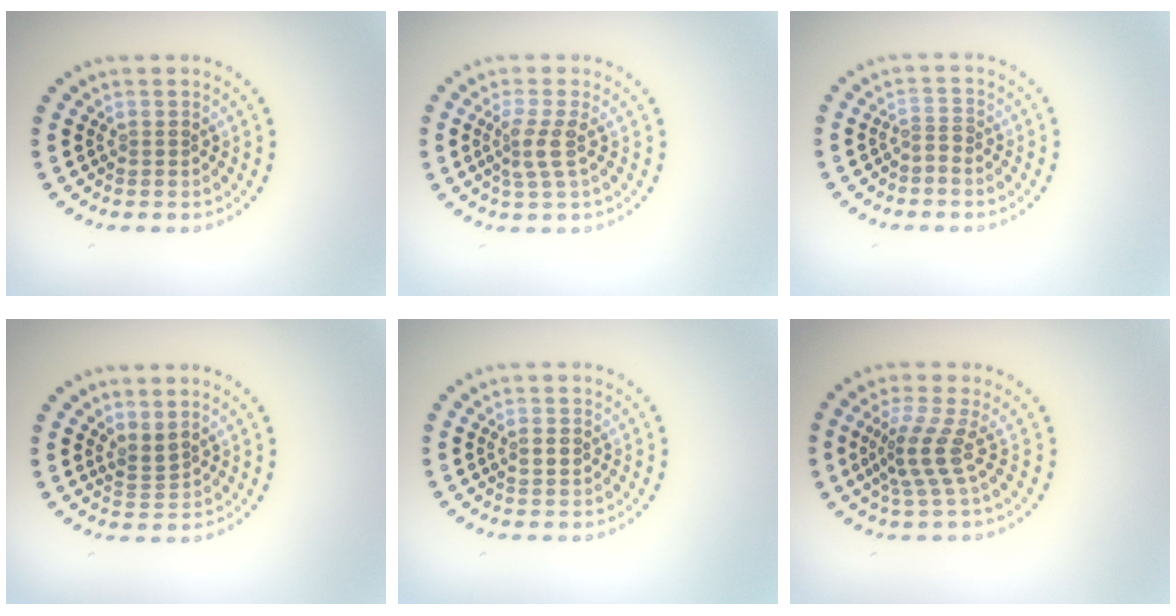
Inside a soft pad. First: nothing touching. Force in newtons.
{"total": 2.3, "press": 1.8, "slide": 1.6}
{"total": 1.0, "press": 0.4, "slide": 0.9}
{"total": 1.7, "press": 1.3, "slide": 1.1}
{"total": 0.8, "press": 0.8, "slide": 0.2}
{"total": 3.2, "press": 2.2, "slide": 2.3}